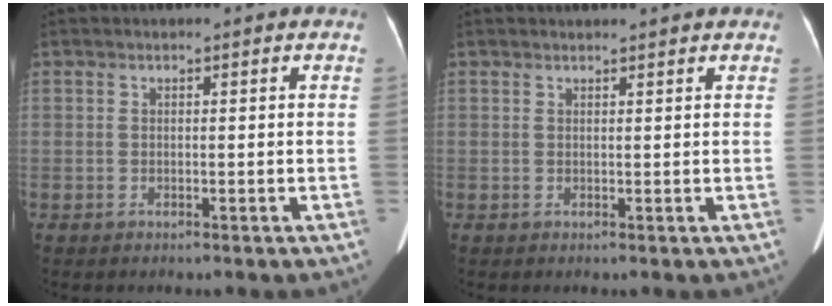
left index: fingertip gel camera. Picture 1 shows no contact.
{"total": 2.7, "force": [2.6, 0.2, 0.7], "torque": [-0.010, 0.016, 0.031]}